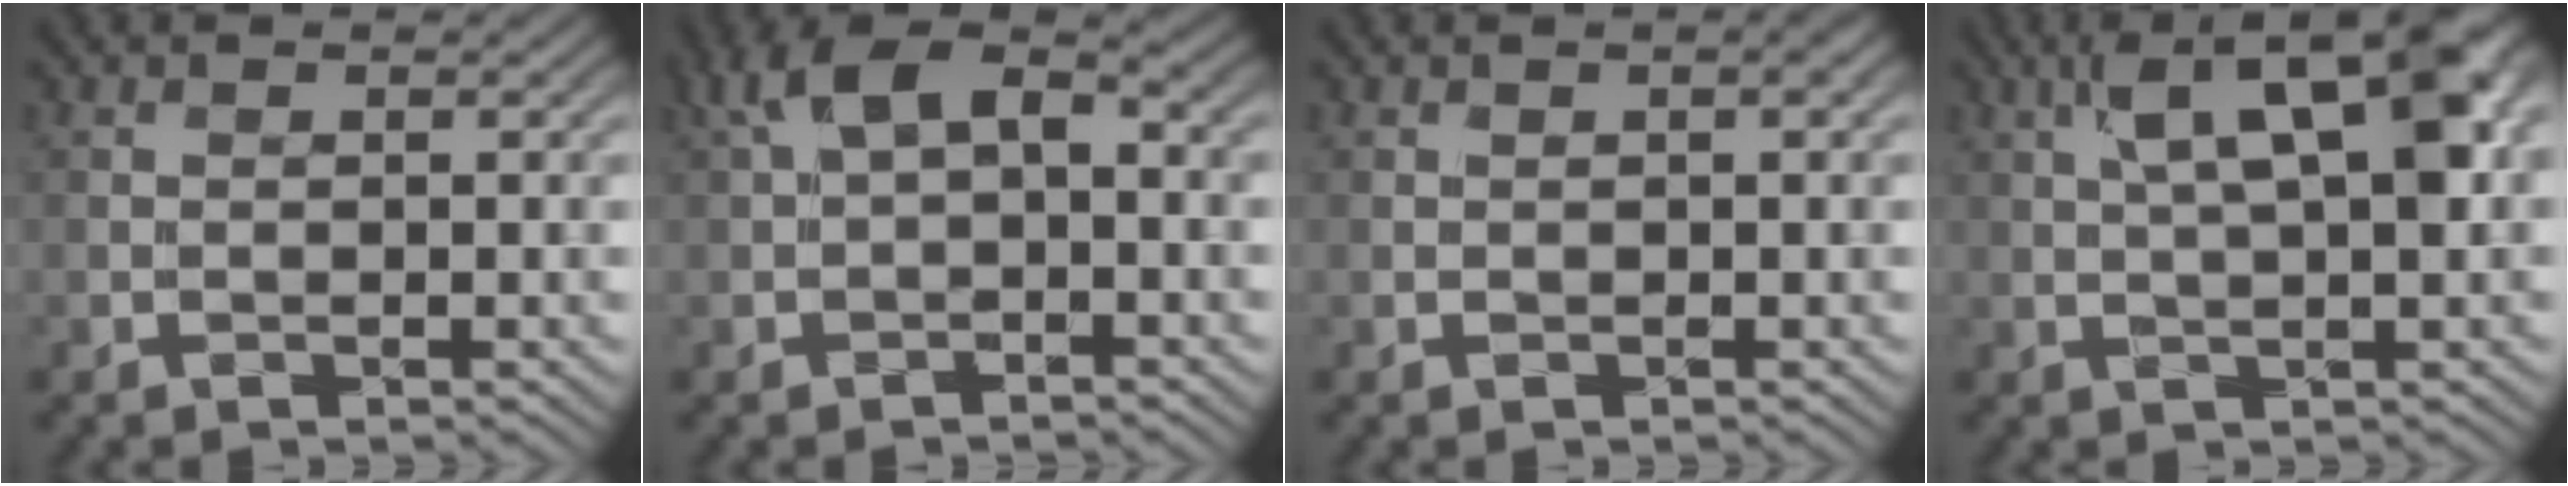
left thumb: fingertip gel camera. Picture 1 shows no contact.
{"total": 5.7, "force": [0.9, 3.1, 4.7], "torque": [-0.088, 0.016, 0.007]}
{"total": 1.4, "force": [0.4, 0.3, 1.3], "torque": [-0.025, 0.004, 0.006]}
{"total": 9.7, "force": [3.5, 2.8, 8.6], "torque": [-0.144, 0.016, 0.054]}